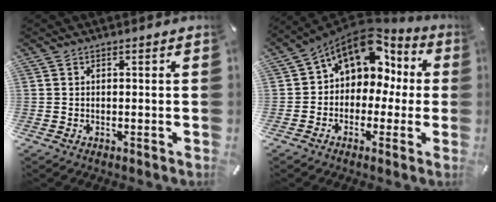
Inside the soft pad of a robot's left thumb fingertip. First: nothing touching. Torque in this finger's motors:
{"motor_torque": [1.54, 3.47, 1.12, 0.66, 0.17]}